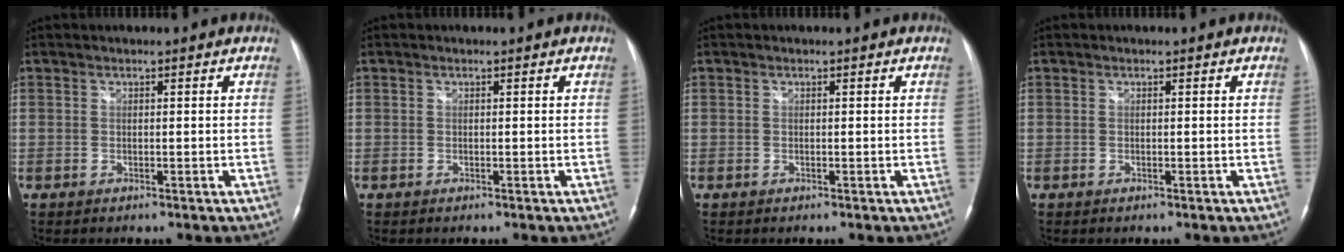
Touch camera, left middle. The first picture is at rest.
{"total": 0.0}
{"total": 0.0}
{"total": 0.0}